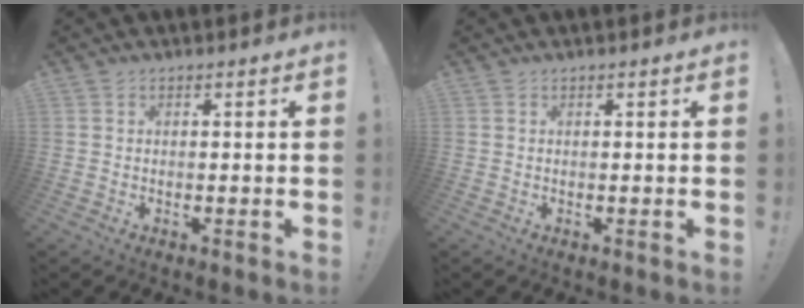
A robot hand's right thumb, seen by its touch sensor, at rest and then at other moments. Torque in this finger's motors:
{"motor_torque": [-0.02, 0.10, 0.07, -0.11, -0.01]}